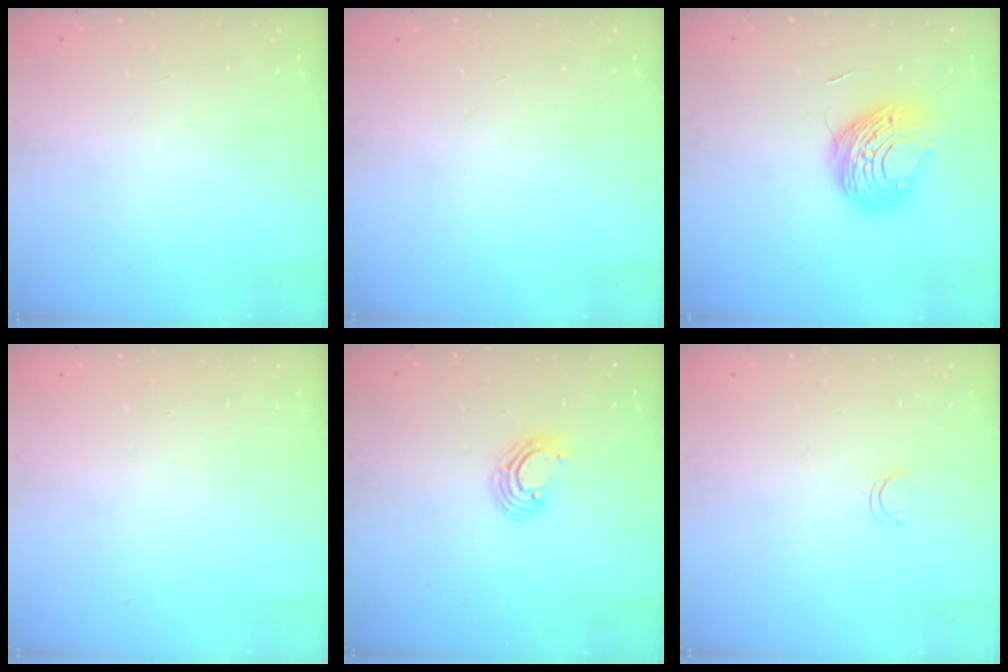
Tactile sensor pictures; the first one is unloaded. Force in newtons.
{"total": 0.0}
{"total": 10.4, "press": 10.4, "slide": 0.2}
{"total": 0.0}
{"total": 4.5, "press": 4.5, "slide": 0.3}
{"total": 2.4, "press": 2.4, "slide": 0.2}